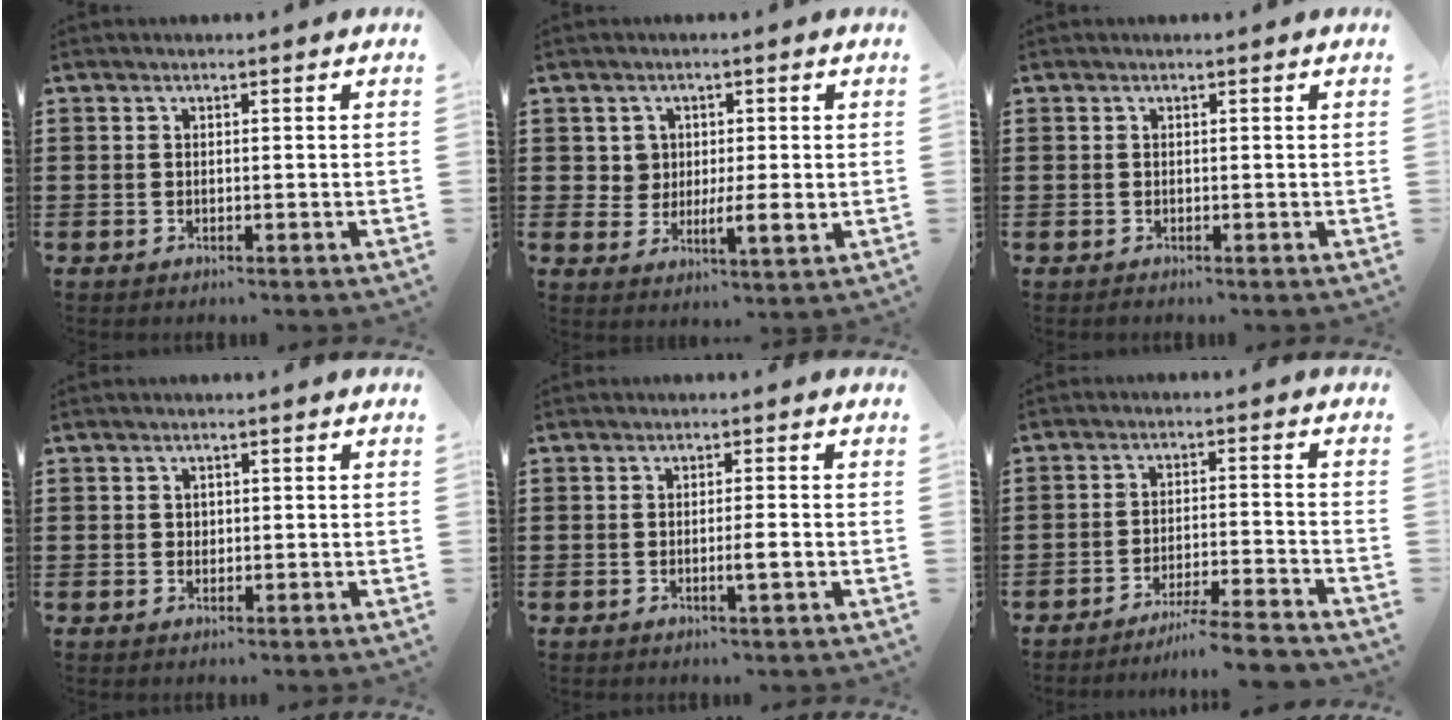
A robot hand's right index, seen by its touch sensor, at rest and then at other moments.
{"total": 3.4, "force": [0.6, 2.5, 2.3], "torque": [-0.053, 0.009, 0.010]}
{"total": 0.0}
{"total": 0.8, "force": [0.2, 0.7, 0.3], "torque": [-0.007, 0.003, 0.005]}
{"total": 2.5, "force": [-0.7, 0.0, 2.4], "torque": [-0.039, -0.005, -0.012]}
{"total": 5.2, "force": [-4.8, -0.6, 1.9], "torque": [-0.032, -0.012, -0.094]}